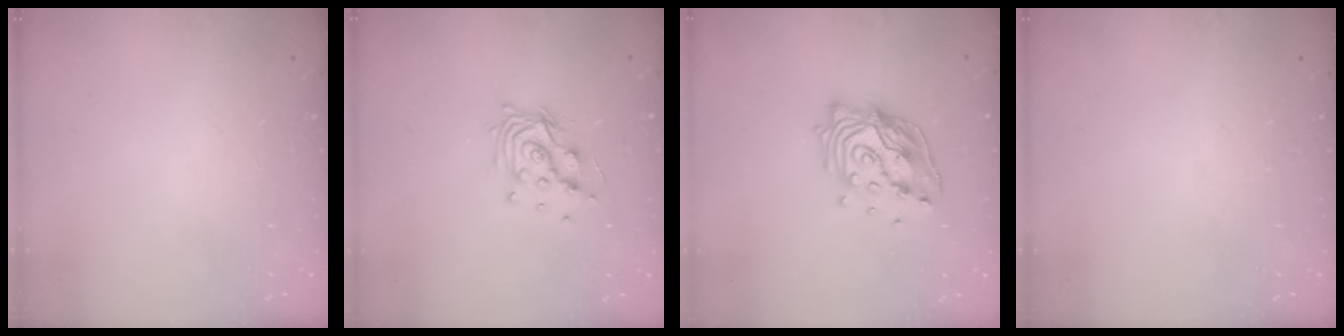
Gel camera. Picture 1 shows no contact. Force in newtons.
{"total": 10.5, "press": 10.5, "slide": 0.6}
{"total": 16.5, "press": 16.1, "slide": 3.6}
{"total": 0.0}